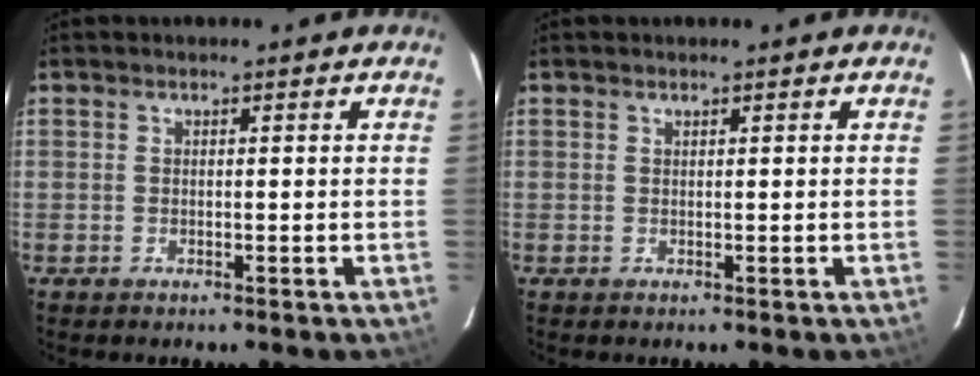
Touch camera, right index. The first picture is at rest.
{"total": 0.0}